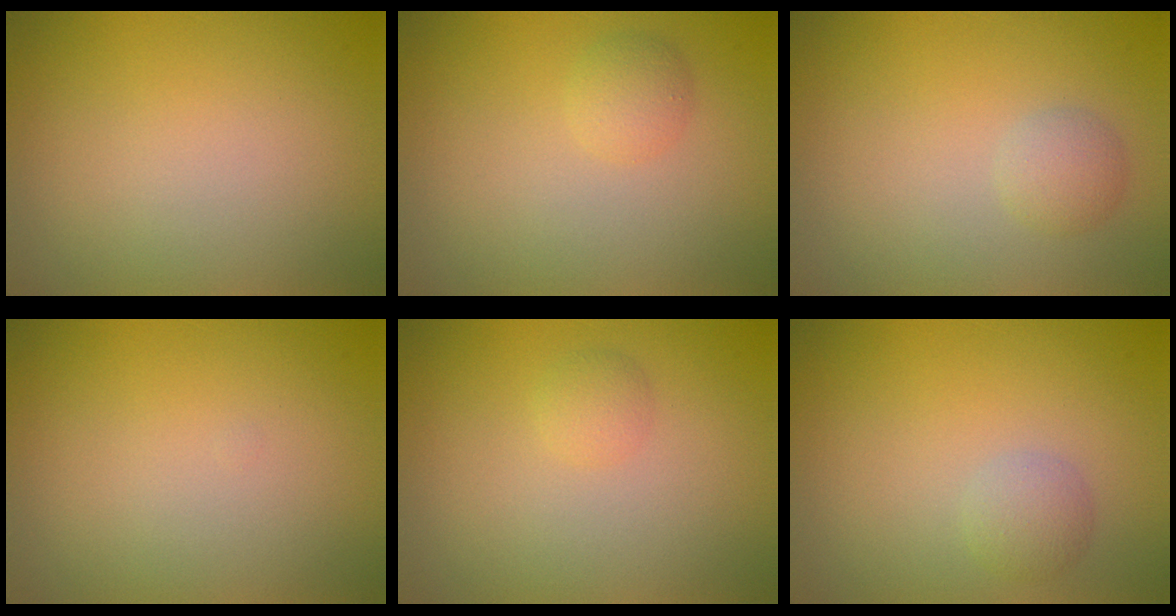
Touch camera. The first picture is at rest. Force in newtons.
{"total": 1.5, "press": 1.5, "slide": 0.1}
{"total": 1.5, "press": 1.5, "slide": 0.0}
{"total": 0.0}
{"total": 1.1, "press": 1.1, "slide": 0.1}
{"total": 1.6, "press": 1.6, "slide": 0.0}